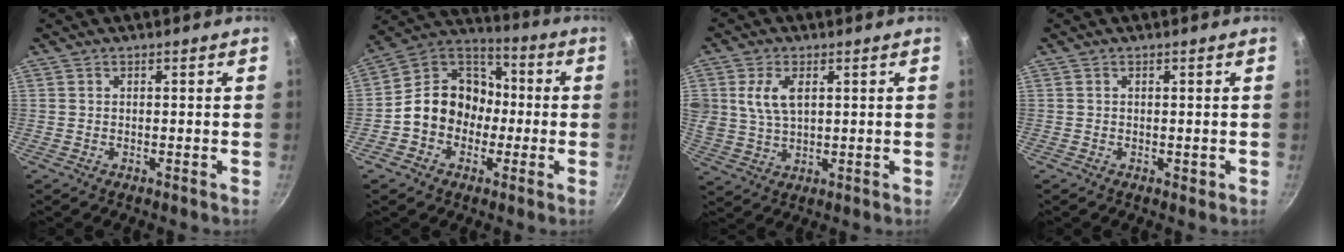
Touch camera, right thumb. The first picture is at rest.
{"total": 13.9, "force": [-2.2, 11.7, 7.1], "torque": [-0.068, 0.049, -0.058]}
{"total": 7.2, "force": [2.1, 4.4, 5.3], "torque": [-0.098, -0.008, 0.043]}
{"total": 0.6, "force": [0.0, 0.5, 0.3], "torque": [0.001, -0.001, 0.000]}